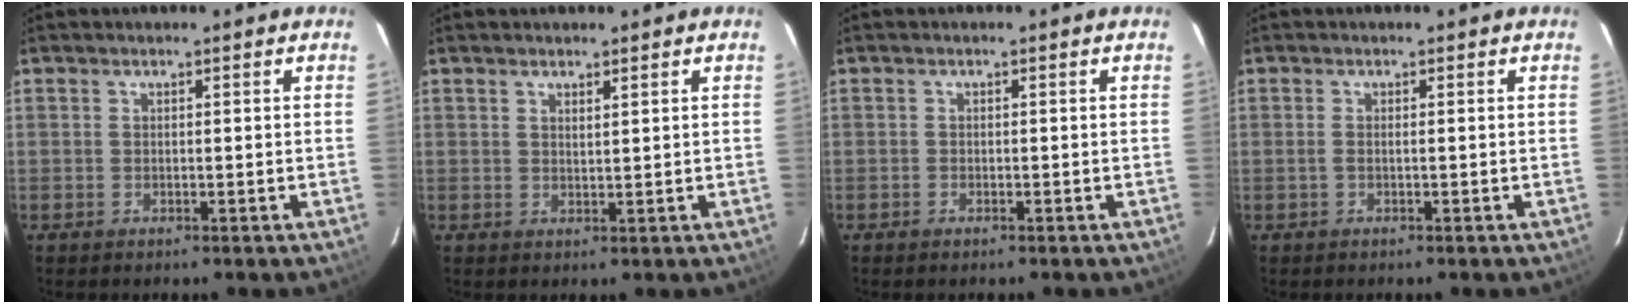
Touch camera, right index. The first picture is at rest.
{"total": 1.3, "force": [1.0, 0.3, 0.8], "torque": [-0.014, 0.001, 0.018]}
{"total": 0.6, "force": [-0.5, 0.3, 0.2], "torque": [-0.004, 0.000, -0.010]}
{"total": 0.8, "force": [-0.2, 0.0, 0.8], "torque": [-0.016, 0.001, -0.005]}